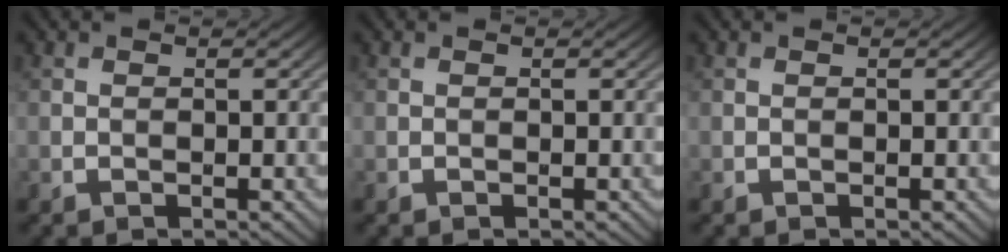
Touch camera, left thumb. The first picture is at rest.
{"total": 0.0}
{"total": 0.0}